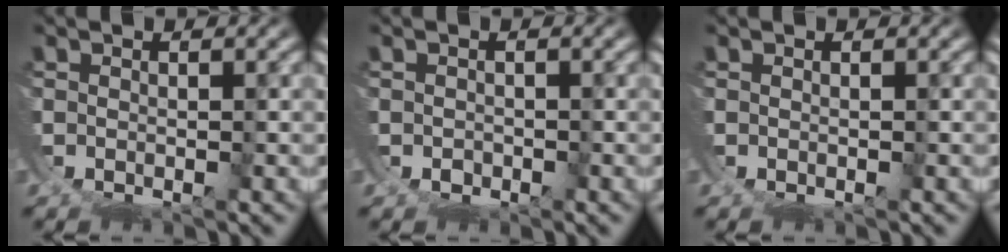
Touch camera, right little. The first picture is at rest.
{"total": 1.6, "force": [0.4, -0.7, -1.4], "torque": [0.021, -0.005, 0.009]}
{"total": 0.0}